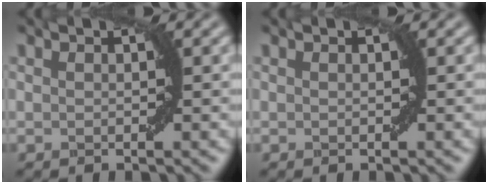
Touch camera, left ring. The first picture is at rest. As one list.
[{"total": 0.0}]